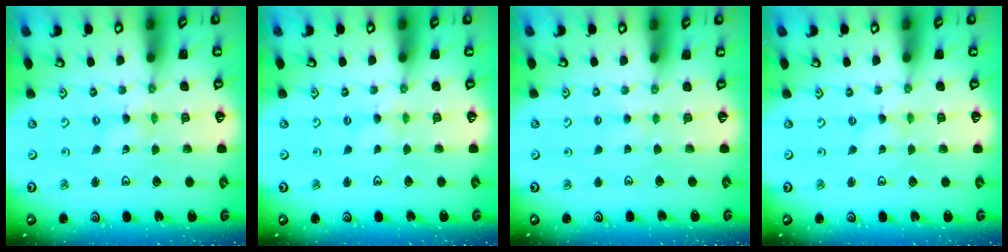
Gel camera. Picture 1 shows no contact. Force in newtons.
{"total": 2.1, "press": 2.1, "slide": 0.4}
{"total": 1.8, "press": 1.7, "slide": 0.4}
{"total": 0.0}